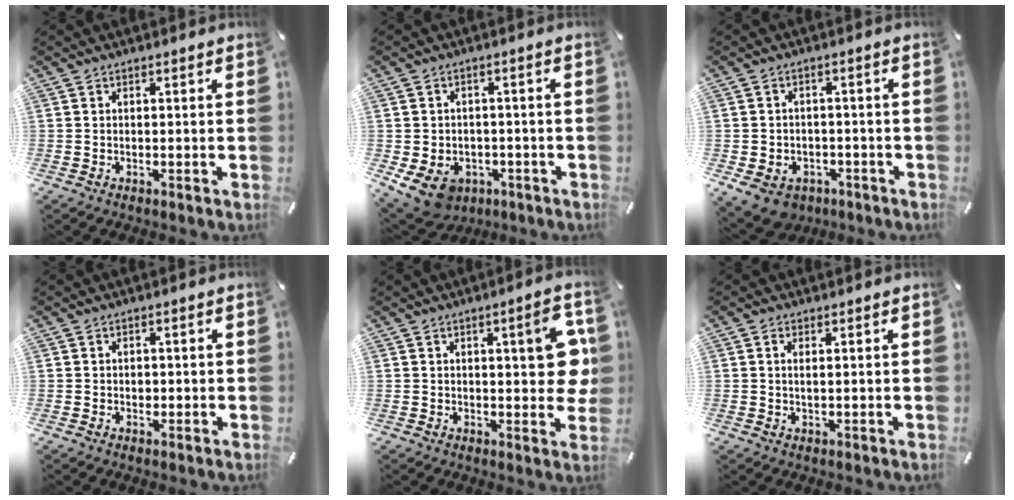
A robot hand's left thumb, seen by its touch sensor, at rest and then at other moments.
{"total": 8.4, "force": [-4.4, 6.1, 3.8], "torque": [-0.087, 0.028, -0.078]}
{"total": 6.5, "force": [-3.4, 4.9, 2.5], "torque": [-0.059, 0.024, -0.062]}
{"total": 1.3, "force": [-0.2, 1.1, 0.7], "torque": [-0.015, 0.004, -0.004]}
{"total": 11.0, "force": [2.2, 4.0, 10.0], "torque": [-0.120, -0.006, 0.032]}
{"total": 1.7, "force": [0.4, 0.5, 1.5], "torque": [-0.032, 0.000, 0.006]}